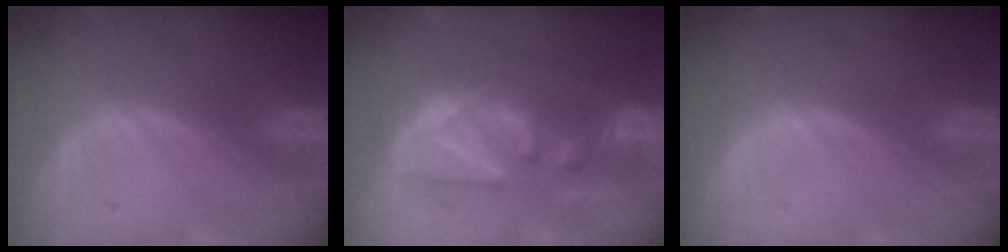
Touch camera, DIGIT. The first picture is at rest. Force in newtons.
{"total": 9.0, "press": 9.0, "slide": 0.4}
{"total": 0.0}